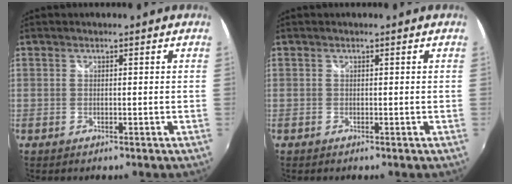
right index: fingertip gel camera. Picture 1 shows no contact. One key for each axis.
{"total": 0.0}